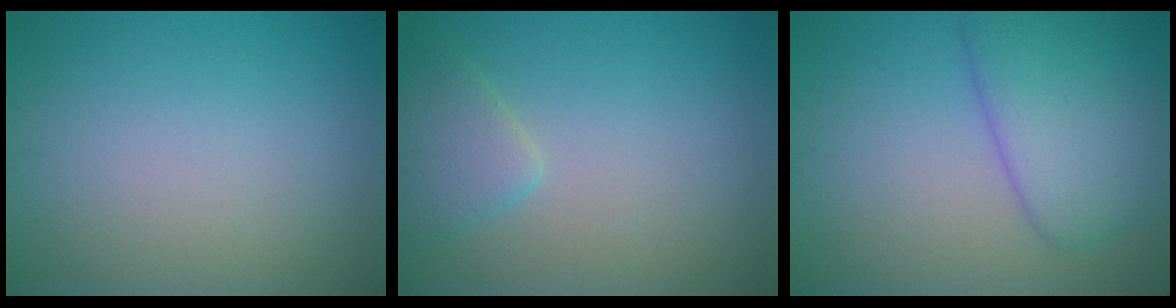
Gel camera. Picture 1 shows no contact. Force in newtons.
{"total": 2.8, "press": 2.8, "slide": 0.2}
{"total": 6.3, "press": 6.3, "slide": 0.2}